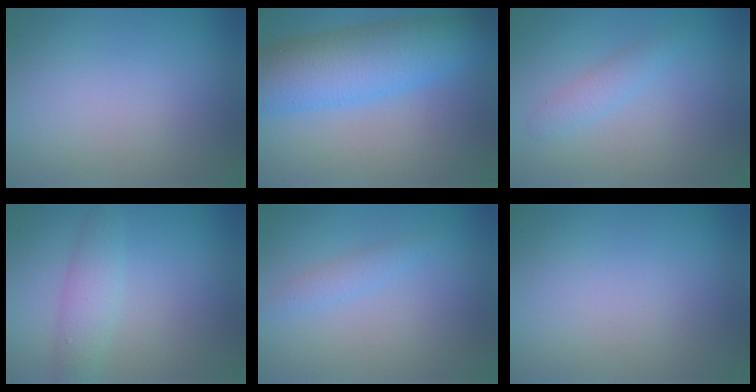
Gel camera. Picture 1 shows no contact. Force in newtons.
{"total": 8.2, "press": 8.2, "slide": 0.2}
{"total": 1.6, "press": 1.6, "slide": 0.1}
{"total": 2.8, "press": 2.8, "slide": 0.0}
{"total": 1.3, "press": 1.3, "slide": 0.1}
{"total": 0.0}